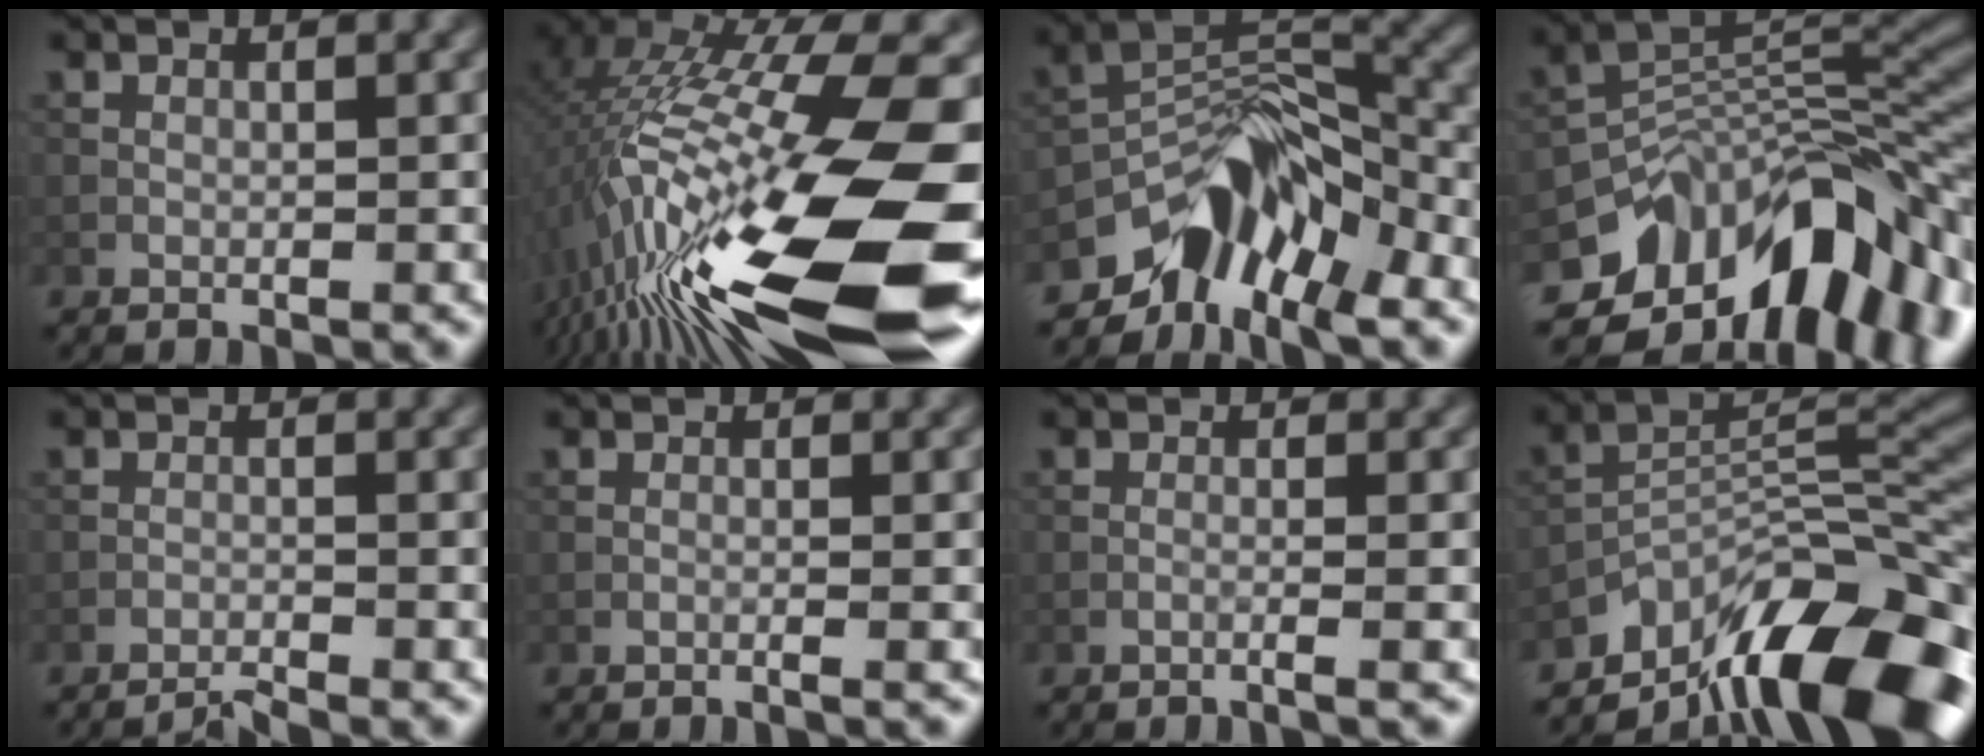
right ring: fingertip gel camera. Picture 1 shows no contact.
{"total": 19.1, "force": [-3.7, 4.8, 18.1], "torque": [-0.327, 0.005, -0.075]}
{"total": 9.2, "force": [-5.9, 4.2, 5.7], "torque": [-0.074, 0.007, -0.114]}
{"total": 14.3, "force": [-7.5, 7.7, 9.4], "torque": [-0.152, 0.012, -0.129]}
{"total": 2.1, "force": [-1.9, 0.0, 0.9], "torque": [-0.020, -0.001, -0.039]}
{"total": 0.9, "force": [-0.3, 0.2, 0.8], "torque": [-0.011, 0.002, -0.015]}
{"total": 1.5, "force": [-0.7, 0.3, 1.3], "torque": [-0.015, 0.006, -0.025]}
{"total": 12.9, "force": [-8.9, 4.1, 8.3], "torque": [-0.116, 0.014, -0.155]}